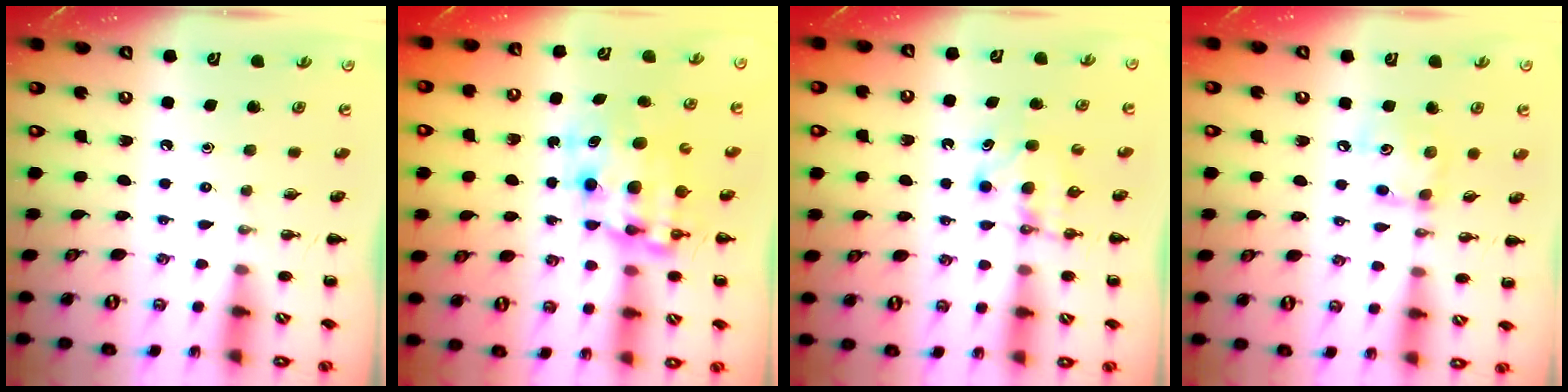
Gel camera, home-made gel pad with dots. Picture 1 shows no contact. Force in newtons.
{"total": 9.7, "press": 9.4, "slide": 2.6}
{"total": 5.0, "press": 4.8, "slide": 1.3}
{"total": 7.4, "press": 7.4, "slide": 0.3}